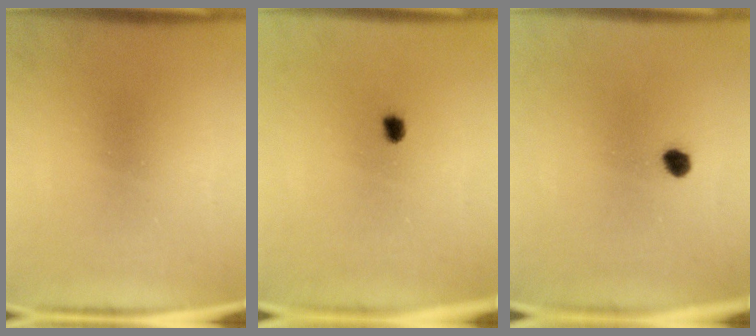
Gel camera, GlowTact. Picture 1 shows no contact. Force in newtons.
{"total": 1.7}
{"total": 2.2}